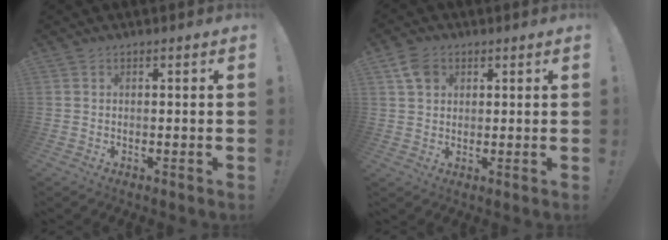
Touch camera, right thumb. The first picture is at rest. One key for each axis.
{"total": 6.2, "fx": 2.9, "fy": 4.6, "fz": 2.9, "tx": -0.041, "ty": -0.005, "tz": 0.057}